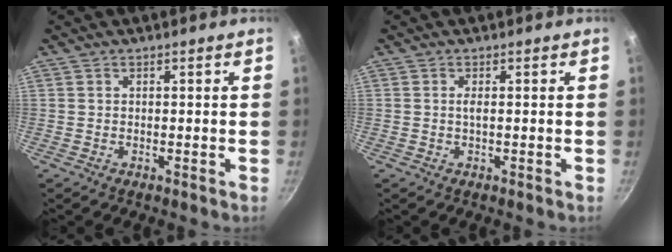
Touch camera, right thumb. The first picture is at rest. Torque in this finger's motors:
{"motor_torque": [0.63, 0.13, 0.62, -0.11, 0.01]}